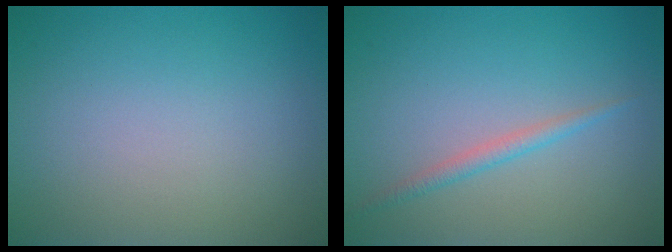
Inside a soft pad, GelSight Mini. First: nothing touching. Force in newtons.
{"total": 1.4, "press": 1.4, "slide": 0.0}